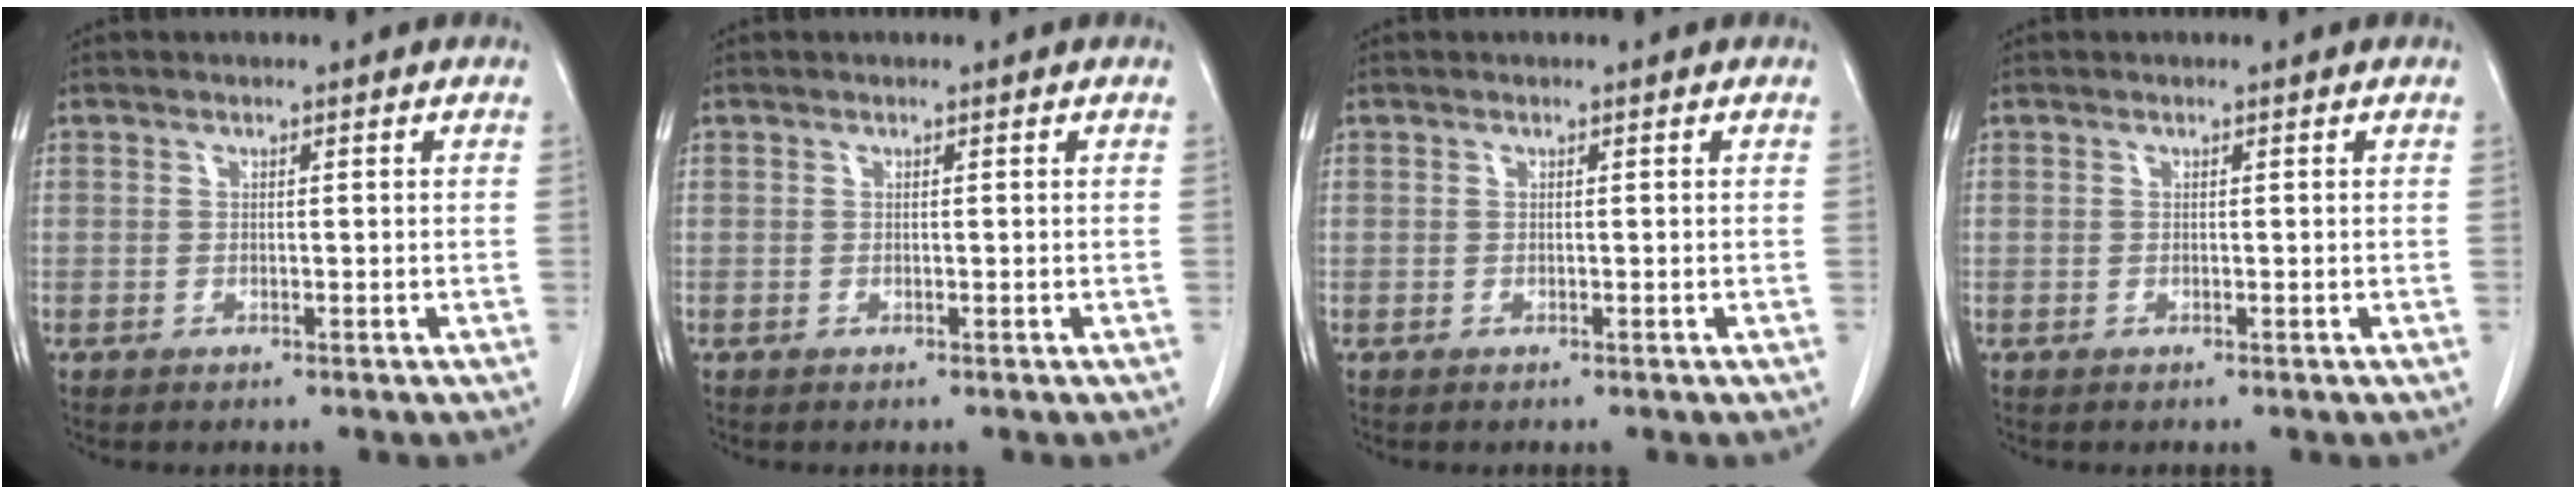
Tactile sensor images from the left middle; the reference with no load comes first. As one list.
[{"total": 0.0}, {"total": 0.0}, {"total": 0.0}]